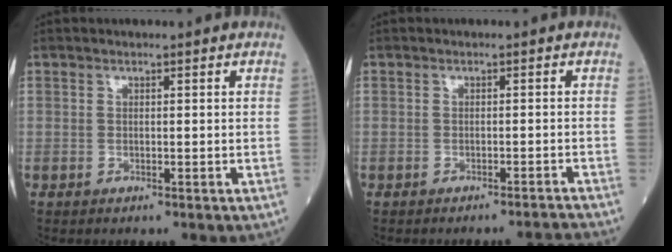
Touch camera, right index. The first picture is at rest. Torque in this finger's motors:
{"motor_torque": [-0.31, -0.28, 0.05, 0.00]}